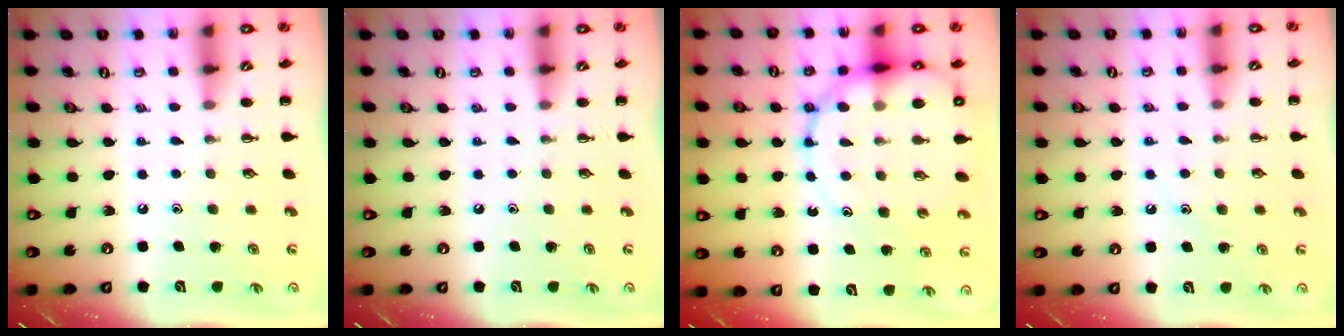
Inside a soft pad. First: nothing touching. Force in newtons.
{"total": 0.0}
{"total": 19.7, "press": 19.2, "slide": 4.6}
{"total": 6.7, "press": 6.5, "slide": 1.3}